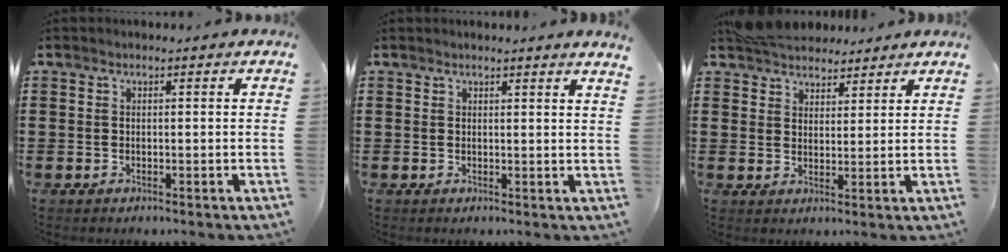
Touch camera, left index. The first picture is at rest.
{"total": 1.4, "force": [1.3, -0.5, 0.2], "torque": [-0.007, -0.004, 0.025]}
{"total": 5.4, "force": [5.1, 1.6, 0.6], "torque": [-0.030, -0.005, 0.099]}